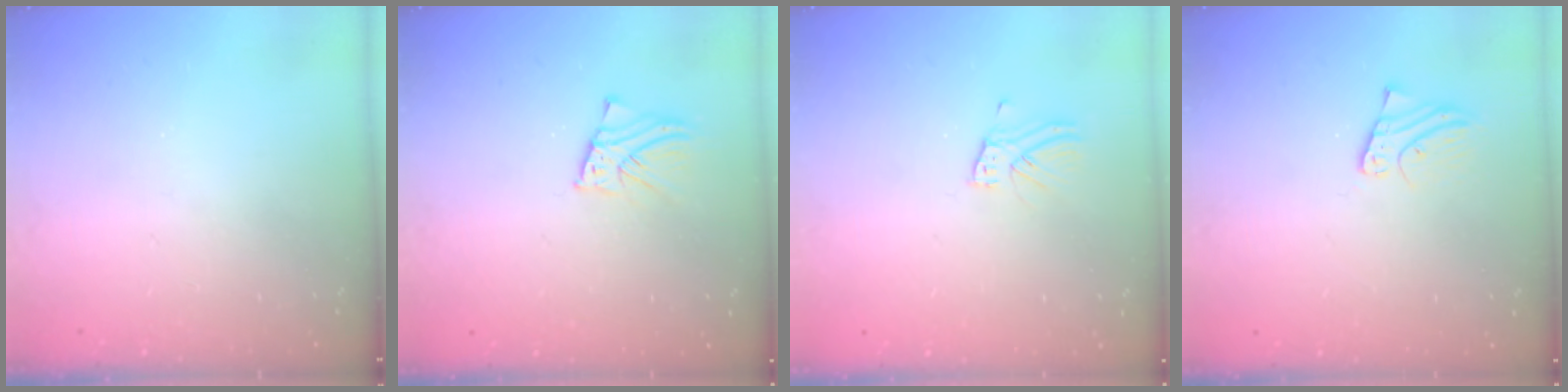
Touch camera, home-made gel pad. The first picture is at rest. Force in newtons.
{"total": 3.2, "press": 3.2, "slide": 0.3}
{"total": 5.0, "press": 5.0, "slide": 0.4}
{"total": 3.1, "press": 3.1, "slide": 0.3}